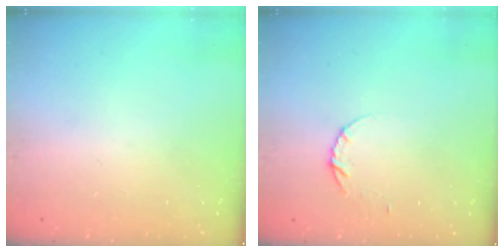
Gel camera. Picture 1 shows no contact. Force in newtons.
{"total": 3.4, "press": 3.4, "slide": 0.4}